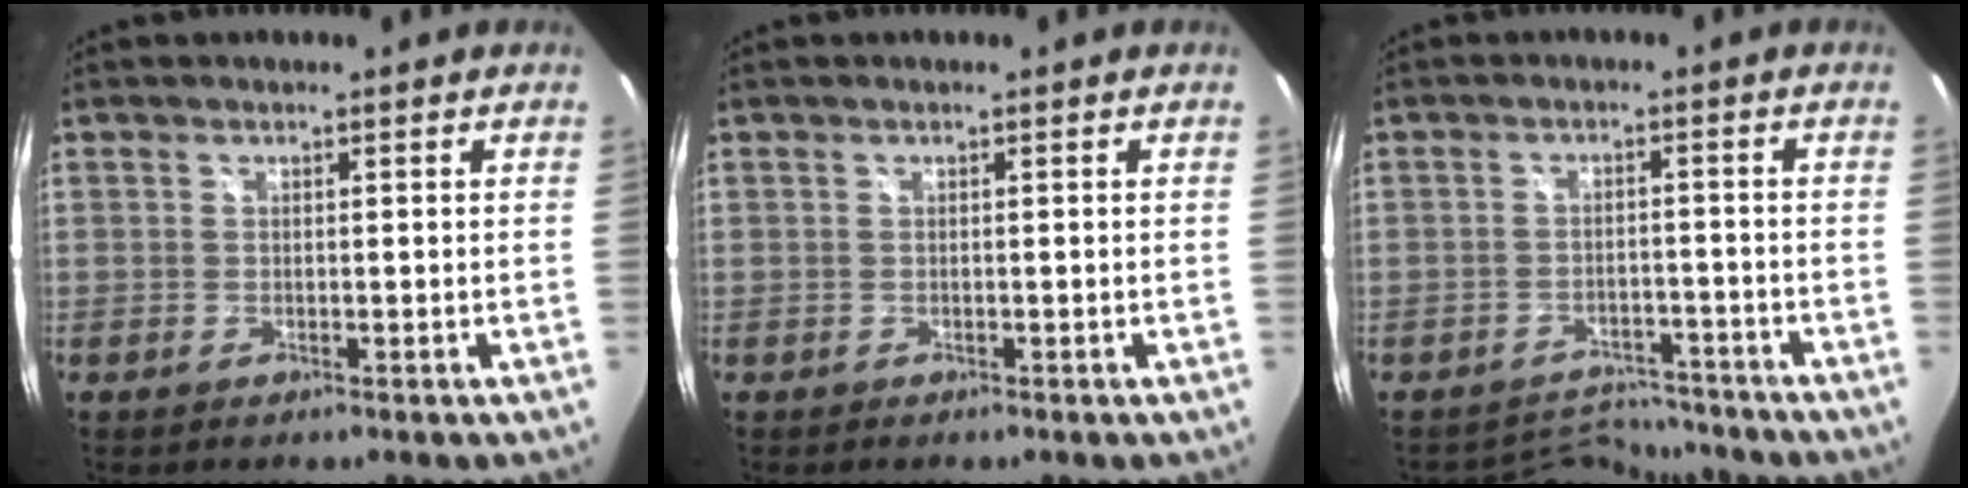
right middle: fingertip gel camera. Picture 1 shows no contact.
{"total": 0.0}
{"total": 5.8, "force": [-5.6, 1.0, -1.0], "torque": [0.005, 0.011, -0.088]}